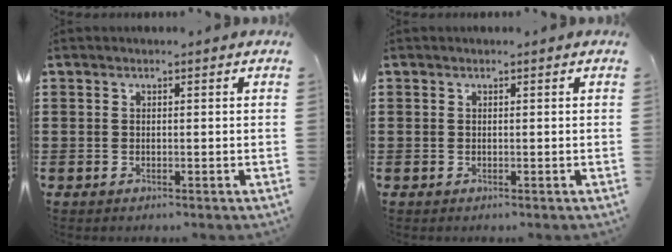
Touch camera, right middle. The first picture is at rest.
{"total": 0.0}